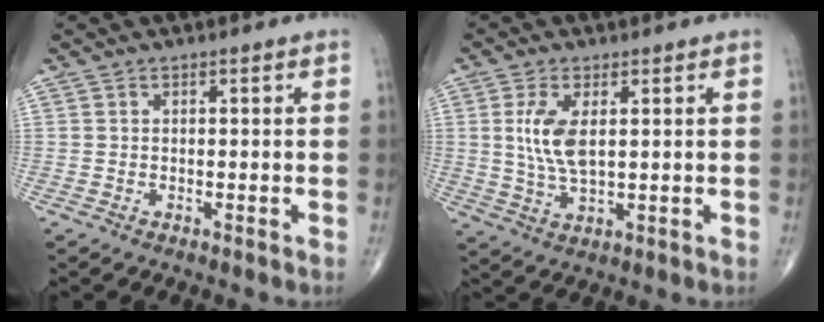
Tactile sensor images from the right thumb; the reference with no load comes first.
{"total": 9.1, "force": [1.6, 4.2, 8.0], "torque": [-0.167, -0.010, 0.036]}